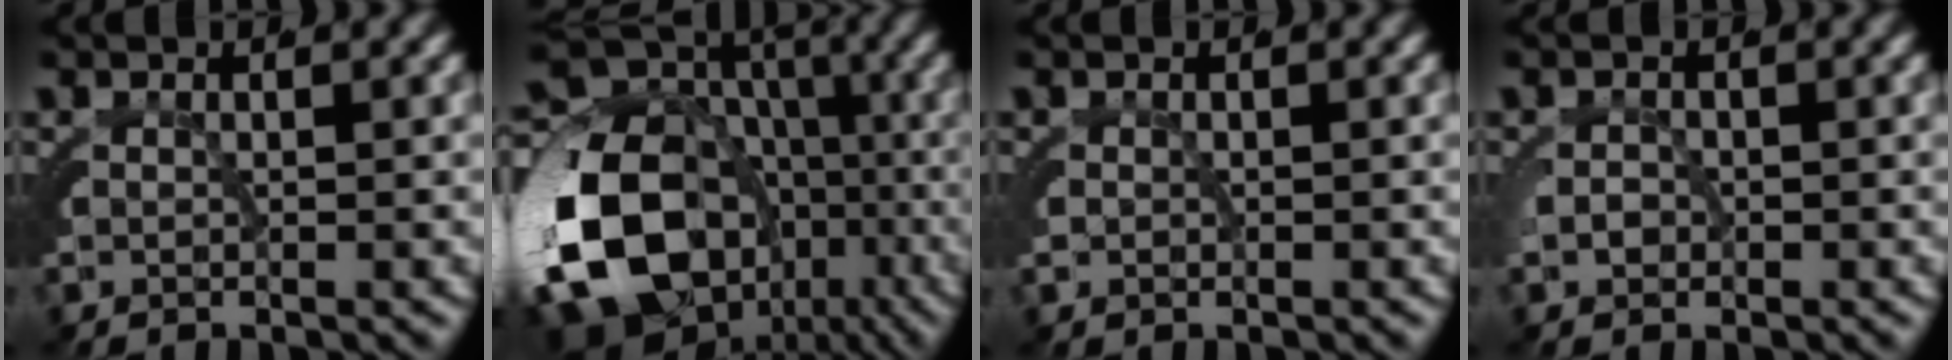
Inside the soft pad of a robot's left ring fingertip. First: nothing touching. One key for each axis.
{"total": 20.0, "fx": -3.3, "fy": 16.1, "fz": 11.4, "tx": -0.256, "ty": -0.067, "tz": -0.035}
{"total": 0.7, "fx": -0.1, "fy": 0.6, "fz": 0.4, "tx": -0.017, "ty": -0.003, "tz": 0.002}
{"total": 0.6, "fx": -0.4, "fy": 0.5, "fz": 0.2, "tx": -0.008, "ty": -0.003, "tz": -0.003}